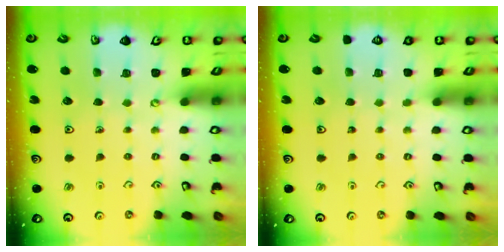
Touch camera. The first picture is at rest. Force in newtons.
{"total": 0.0}